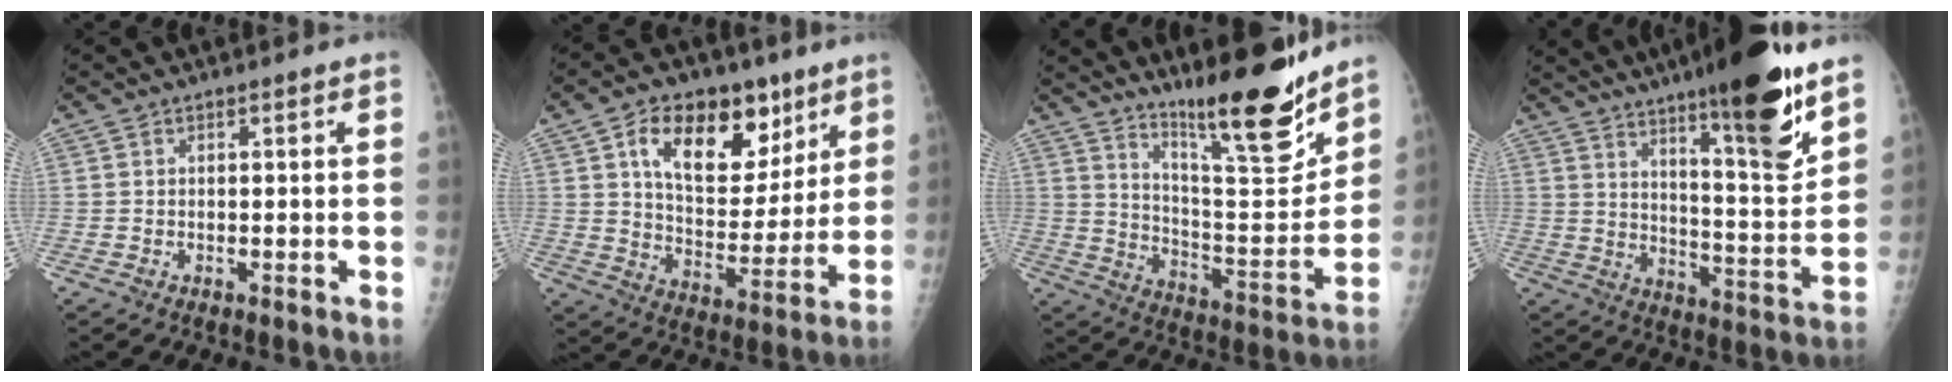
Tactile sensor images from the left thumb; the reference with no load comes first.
{"total": 18.7, "force": [8.9, 11.0, 12.2], "torque": [-0.144, -0.035, 0.148]}
{"total": 18.1, "force": [14.3, 2.8, 10.7], "torque": [-0.126, -0.112, 0.239]}
{"total": 19.7, "force": [12.7, 3.3, 14.8], "torque": [-0.193, -0.080, 0.196]}